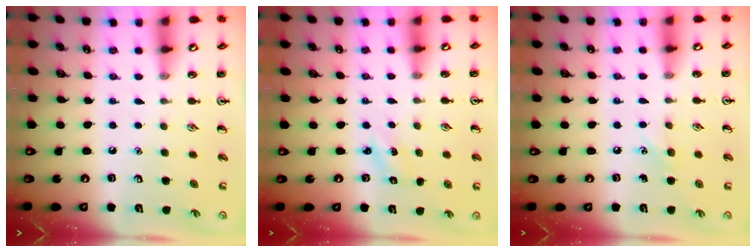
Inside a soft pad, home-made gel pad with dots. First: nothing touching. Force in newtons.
{"total": 1.4, "press": 1.3, "slide": 0.6}
{"total": 5.3, "press": 5.2, "slide": 1.2}